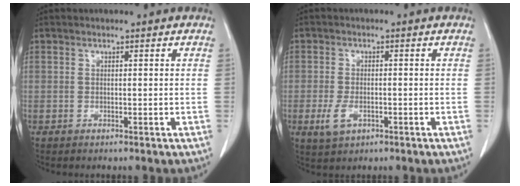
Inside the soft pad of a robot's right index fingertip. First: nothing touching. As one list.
[{"total": 3.7, "force": [-1.3, 2.1, 2.8], "torque": [-0.061, -0.002, -0.017]}]